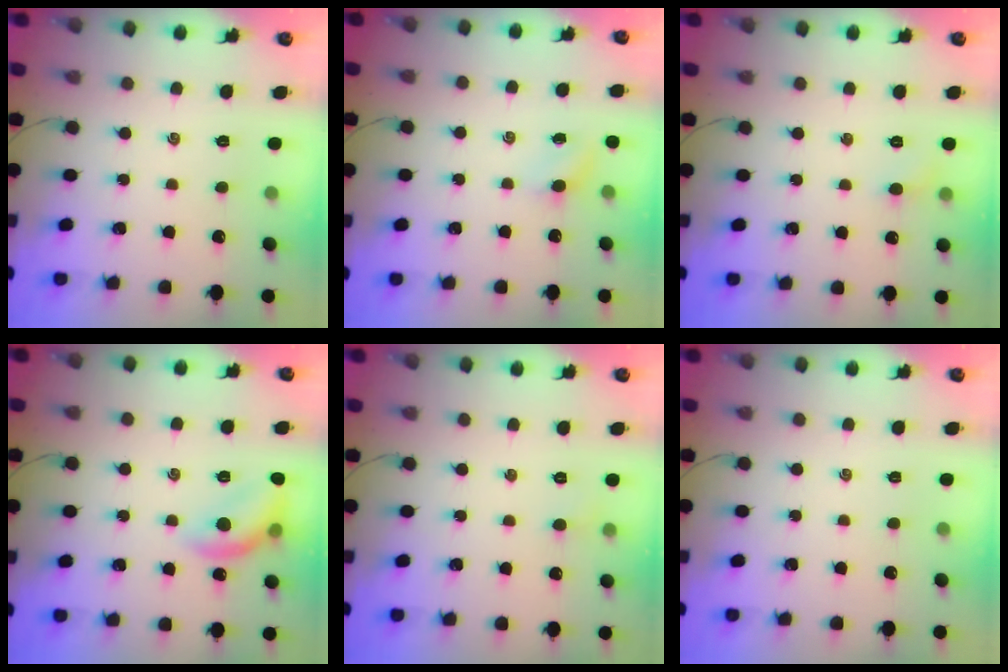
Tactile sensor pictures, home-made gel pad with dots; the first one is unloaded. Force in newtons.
{"total": 3.9, "press": 3.7, "slide": 1.4}
{"total": 3.8, "press": 3.6, "slide": 1.3}
{"total": 13.0, "press": 12.9, "slide": 0.9}
{"total": 2.8, "press": 2.6, "slide": 1.0}
{"total": 0.0}